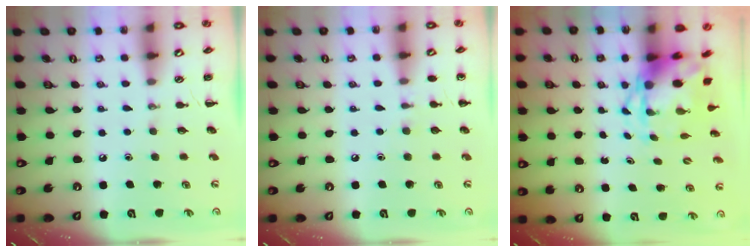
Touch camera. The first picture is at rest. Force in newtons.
{"total": 5.2, "press": 5.0, "slide": 1.5}
{"total": 4.0, "press": 3.9, "slide": 1.0}